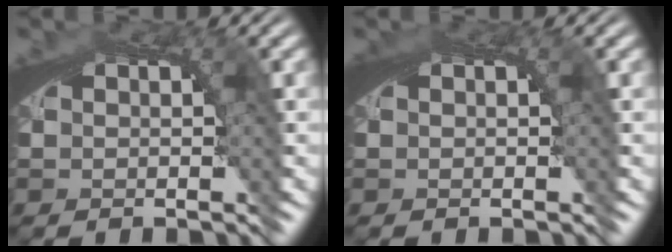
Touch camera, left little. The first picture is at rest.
{"total": 0.8, "force": [0.3, 0.3, 0.6], "torque": [-0.008, 0.004, 0.003]}